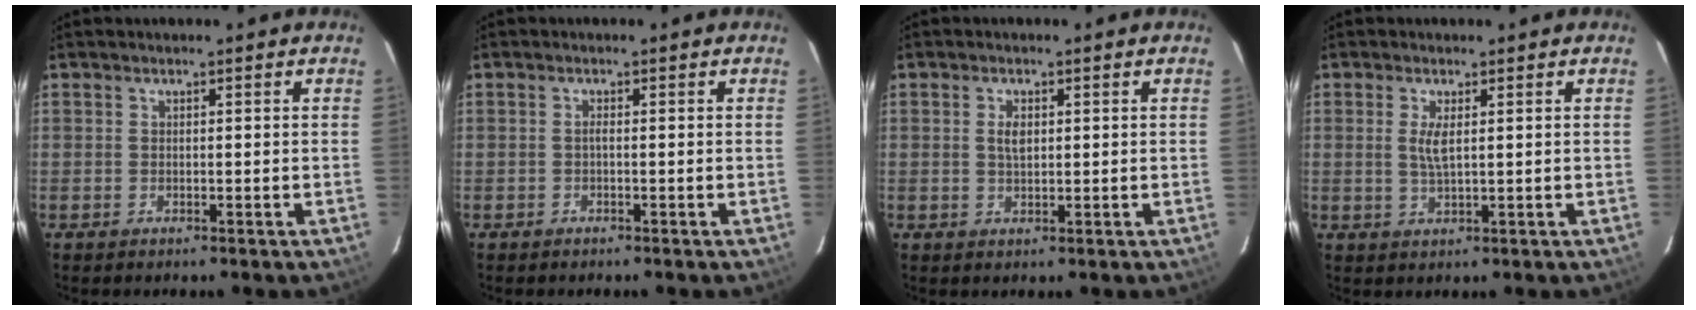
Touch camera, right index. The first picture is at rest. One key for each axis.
{"total": 0.6, "fx": -0.2, "fy": -0.1, "fz": 0.5, "tx": -0.008, "ty": 0.004, "tz": -0.006}
{"total": 2.5, "fx": 0.5, "fy": 1.3, "fz": 2.0, "tx": -0.036, "ty": 0.002, "tz": 0.010}
{"total": 3.1, "fx": 0.7, "fy": 0.7, "fz": 2.9, "tx": -0.058, "ty": -0.004, "tz": 0.013}